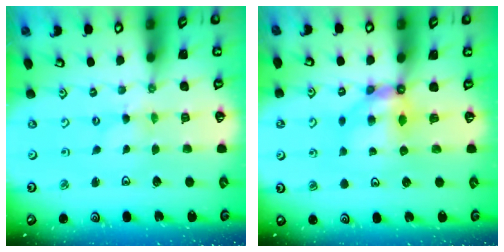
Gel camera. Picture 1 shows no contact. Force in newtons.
{"total": 6.0, "press": 6.0, "slide": 0.3}